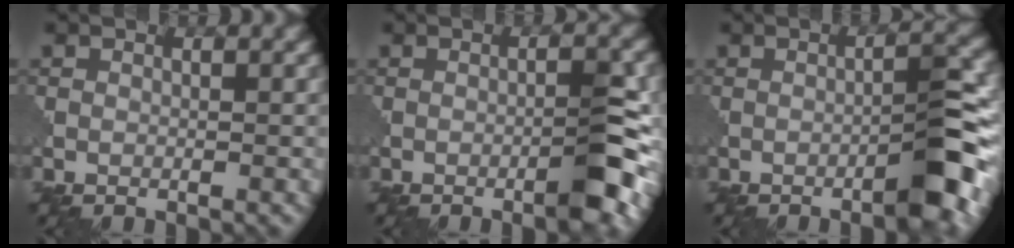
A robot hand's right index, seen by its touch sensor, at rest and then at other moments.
{"total": 3.7, "force": [-1.7, 0.4, 3.3], "torque": [-0.047, 0.010, -0.028]}
{"total": 4.8, "force": [-2.4, 0.6, 4.1], "torque": [-0.051, 0.016, -0.037]}